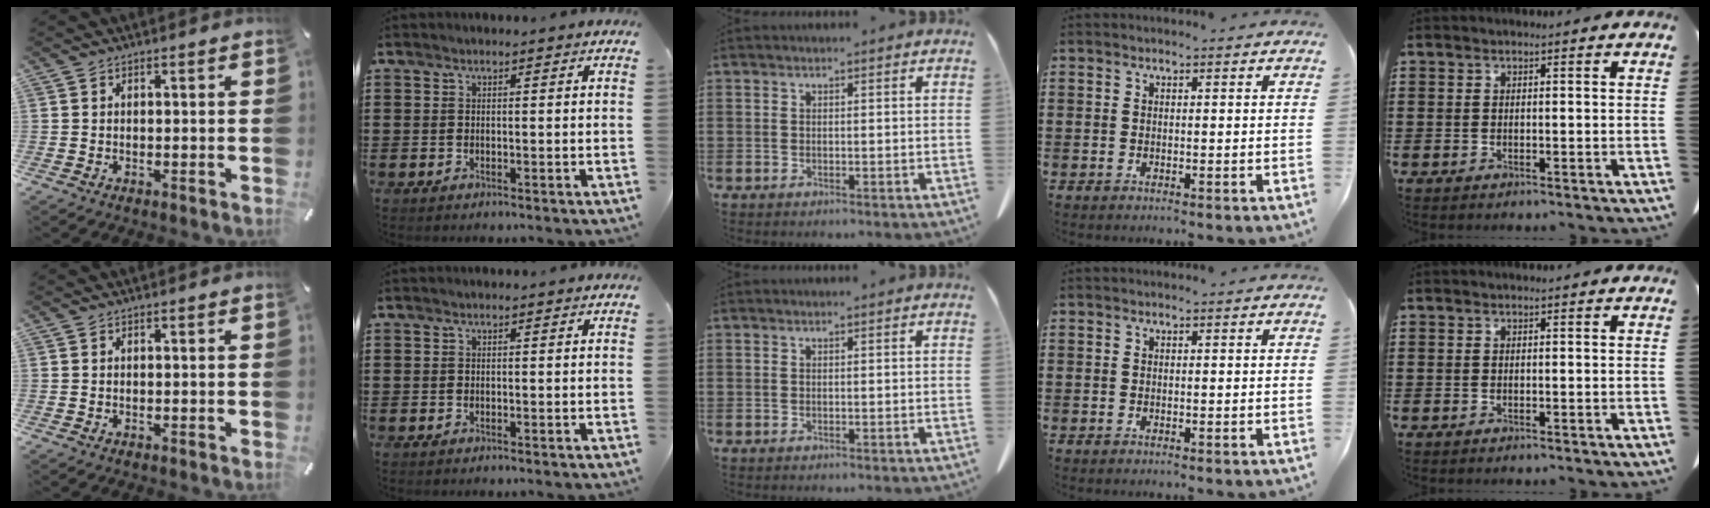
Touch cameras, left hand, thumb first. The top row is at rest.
{}